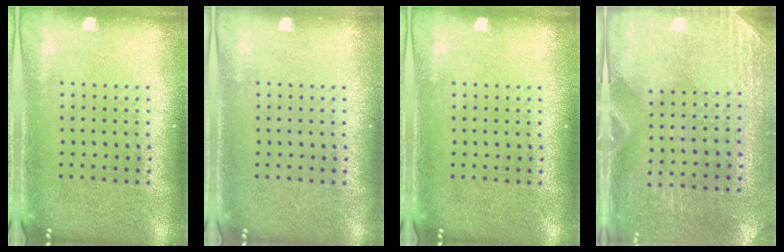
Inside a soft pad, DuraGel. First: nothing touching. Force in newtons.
{"total": 0.0}
{"total": 0.0}
{"total": 2.8, "press": 2.5, "slide": 1.3}